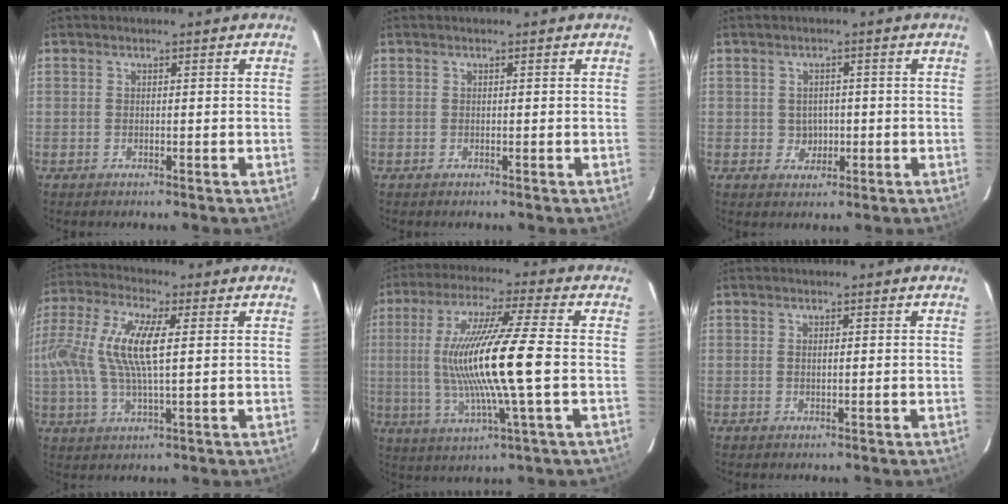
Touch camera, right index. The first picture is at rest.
{"total": 0.0}
{"total": 3.1, "force": [-0.3, 3.0, 0.8], "torque": [-0.013, 0.007, 0.004]}
{"total": 14.5, "force": [1.9, 4.4, 13.7], "torque": [-0.268, 0.008, 0.030]}
{"total": 17.1, "force": [-0.7, 0.5, 17.1], "torque": [-0.319, -0.008, -0.007]}
{"total": 1.0, "force": [0.1, 0.3, 0.9], "torque": [-0.016, 0.002, 0.001]}